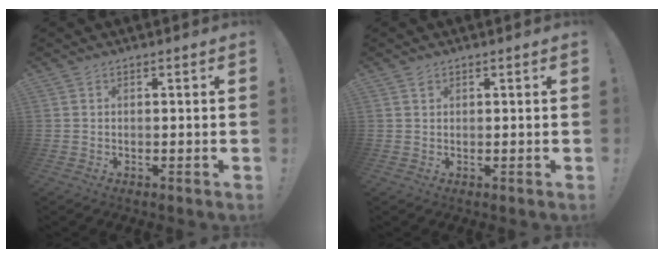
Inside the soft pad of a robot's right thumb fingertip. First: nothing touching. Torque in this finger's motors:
{"motor_torque": [-0.02, 0.54, -0.11, 0.26, 0.00]}